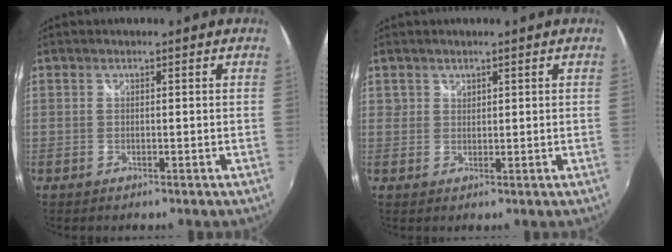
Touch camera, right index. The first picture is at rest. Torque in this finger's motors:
{"motor_torque": [-0.12, 0.03, -0.03, 0.01]}